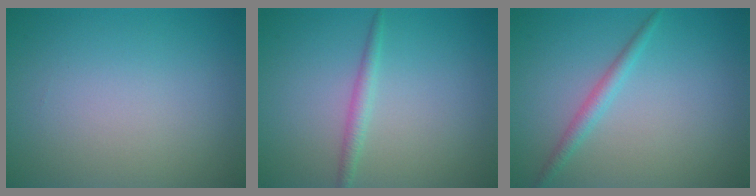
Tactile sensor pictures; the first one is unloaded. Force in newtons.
{"total": 1.4, "press": 1.4, "slide": 0.1}
{"total": 1.7, "press": 1.7, "slide": 0.1}